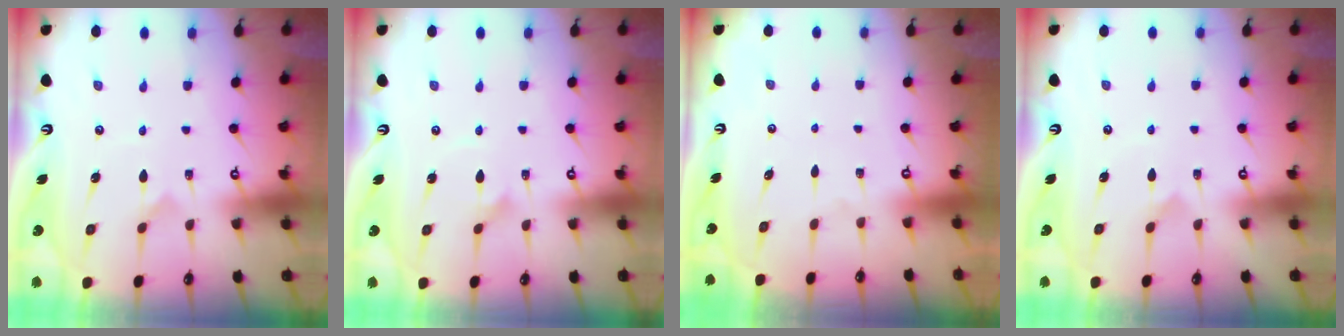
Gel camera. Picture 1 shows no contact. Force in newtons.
{"total": 1.6, "press": 1.6, "slide": 0.2}
{"total": 0.0}
{"total": 3.8, "press": 3.7, "slide": 0.4}